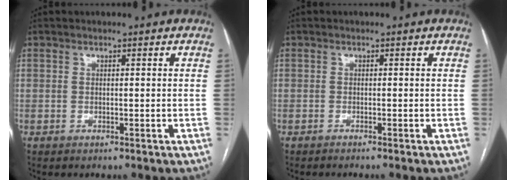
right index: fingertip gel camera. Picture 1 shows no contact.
{"total": 1.1, "force": [-1.0, -0.2, 0.4], "torque": [-0.007, 0.001, -0.014]}